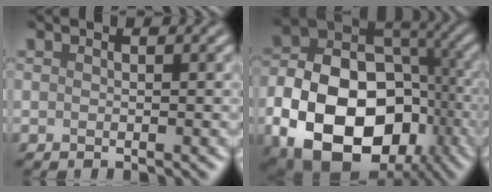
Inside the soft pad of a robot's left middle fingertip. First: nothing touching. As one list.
[{"total": 16.7, "force": [-5.7, 11.4, 10.7], "torque": [-0.186, -0.031, -0.093]}]